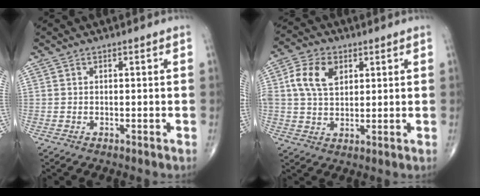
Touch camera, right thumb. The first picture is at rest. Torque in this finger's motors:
{"motor_torque": [1.90, 2.02, 1.65, 0.19, 0.21]}